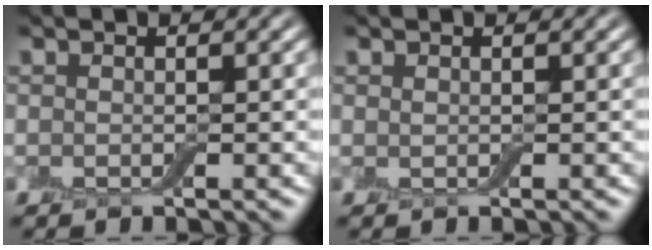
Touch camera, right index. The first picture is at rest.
{"total": 0.0}